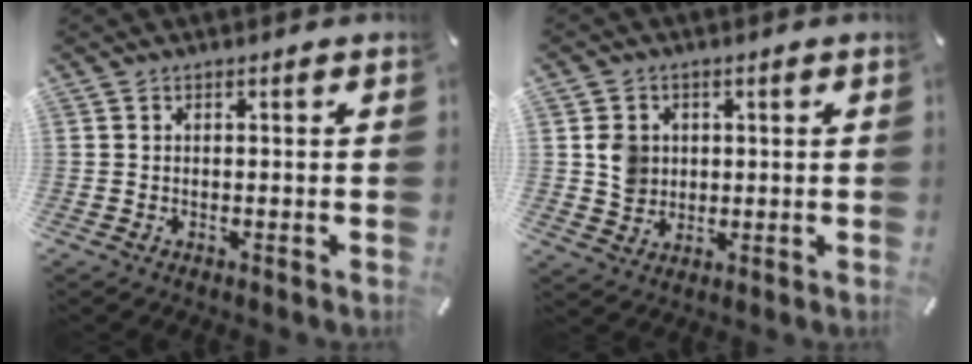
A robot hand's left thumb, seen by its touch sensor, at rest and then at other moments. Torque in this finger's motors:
{"motor_torque": [0.50, 0.85, 0.34, -0.34, 0.21]}